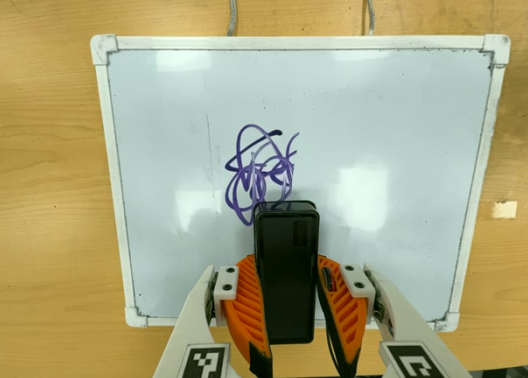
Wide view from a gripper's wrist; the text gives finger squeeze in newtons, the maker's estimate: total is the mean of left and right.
{"total": 6.9, "left": 5.7, "right": 8.1}